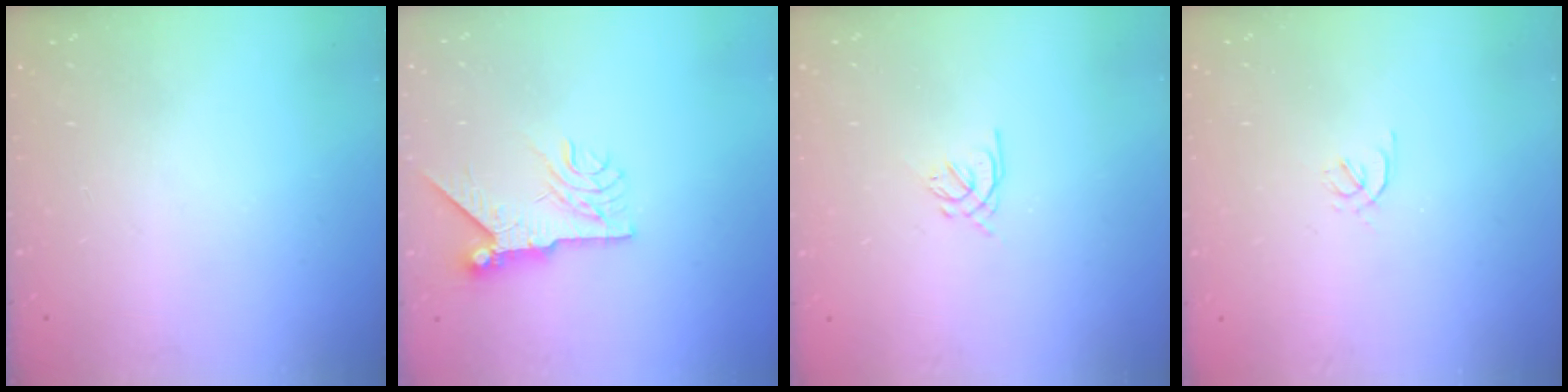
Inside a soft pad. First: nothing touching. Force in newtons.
{"total": 9.1, "press": 9.1, "slide": 1.1}
{"total": 1.6, "press": 1.5, "slide": 0.5}
{"total": 1.7, "press": 1.6, "slide": 0.5}